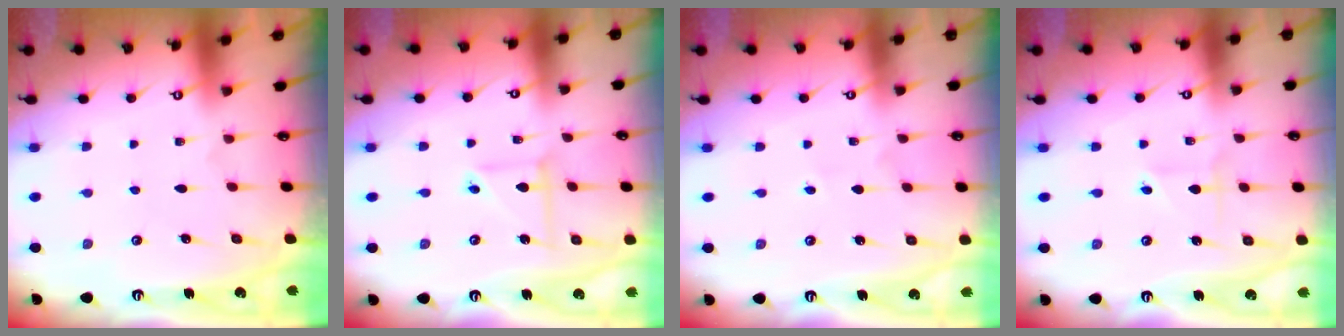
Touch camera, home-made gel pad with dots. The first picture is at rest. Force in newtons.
{"total": 5.7, "press": 5.7, "slide": 0.3}
{"total": 1.7, "press": 1.6, "slide": 0.5}
{"total": 2.0, "press": 1.7, "slide": 1.0}